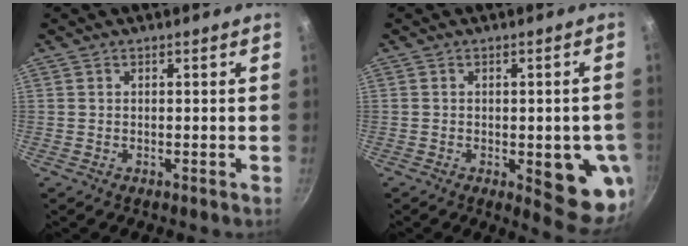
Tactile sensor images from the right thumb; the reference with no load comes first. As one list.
[{"total": 11.5, "force": [-2.5, 4.2, 10.4], "torque": [-0.090, -0.004, -0.028]}]